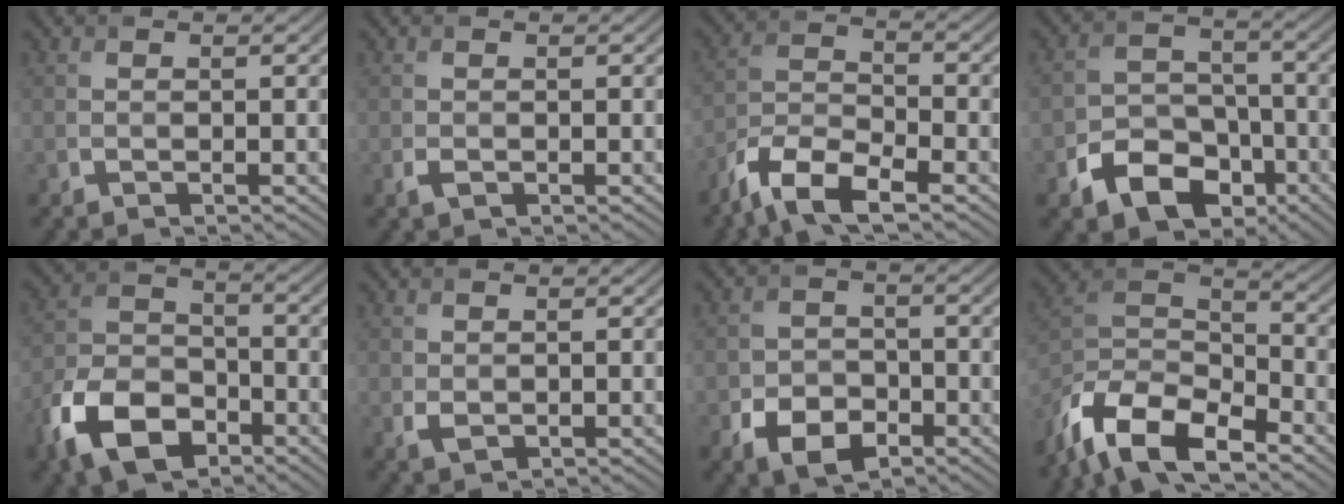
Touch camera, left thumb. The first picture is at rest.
{"total": 1.0, "force": [-0.4, 0.6, 0.7], "torque": [-0.016, -0.003, -0.007]}
{"total": 8.0, "force": [-5.7, 2.5, 5.1], "torque": [-0.103, -0.005, -0.124]}
{"total": 9.2, "force": [-4.9, 6.2, 4.6], "torque": [-0.090, -0.020, -0.090]}
{"total": 11.1, "force": [-6.2, 6.6, 6.5], "torque": [-0.149, -0.013, -0.135]}
{"total": 1.3, "force": [0.2, 1.0, 0.9], "torque": [-0.023, -0.004, 0.009]}
{"total": 5.8, "force": [-3.0, 4.0, 3.1], "torque": [-0.061, -0.012, -0.056]}
{"total": 12.9, "force": [-9.0, 5.2, 7.6], "torque": [-0.166, -0.014, -0.182]}